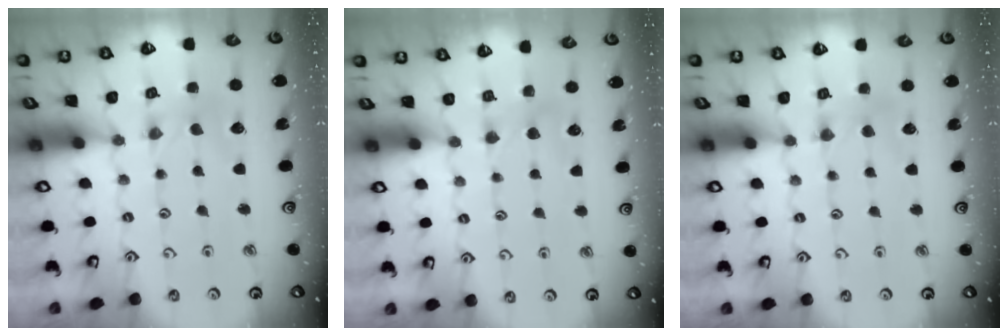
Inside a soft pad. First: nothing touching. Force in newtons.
{"total": 3.8, "press": 3.8, "slide": 0.7}
{"total": 3.9, "press": 3.9, "slide": 0.4}